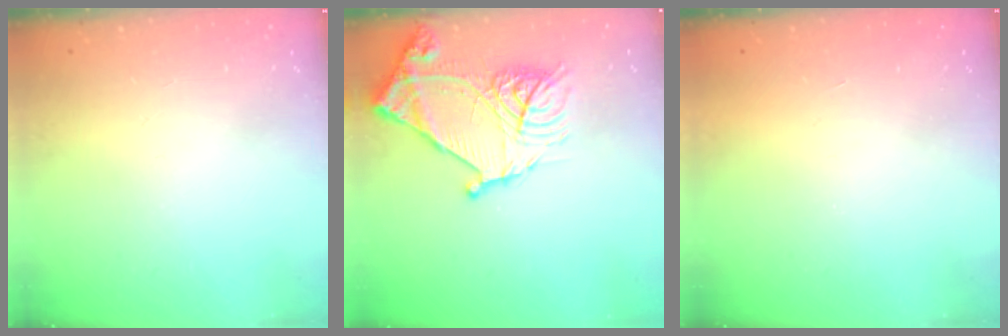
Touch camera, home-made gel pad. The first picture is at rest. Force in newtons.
{"total": 18.7, "press": 18.6, "slide": 1.8}
{"total": 1.5, "press": 1.5, "slide": 0.1}